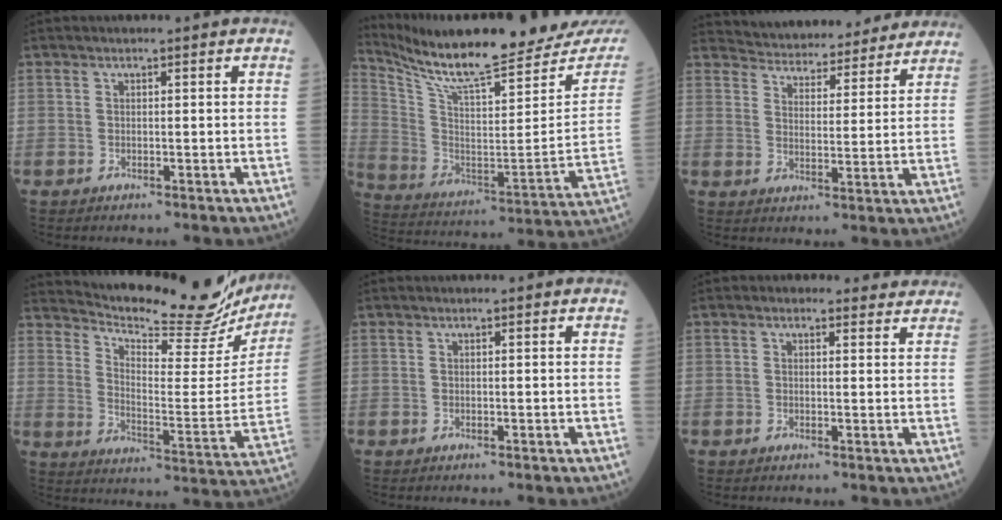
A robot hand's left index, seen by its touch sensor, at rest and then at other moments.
{"total": 27.4, "force": [24.5, 2.8, 11.9], "torque": [-0.218, -0.085, 0.355]}
{"total": 17.4, "force": [16.6, 3.8, 3.7], "torque": [-0.043, 0.009, 0.215]}
{"total": 23.5, "force": [21.8, 4.1, 8.0], "torque": [-0.126, -0.066, 0.284]}
{"total": 0.0}
{"total": 2.9, "force": [2.5, 1.5, 0.3], "torque": [0.002, 0.002, 0.015]}